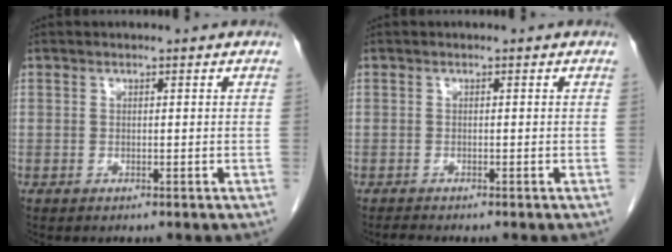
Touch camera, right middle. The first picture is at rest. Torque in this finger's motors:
{"motor_torque": [0.31, -0.14, -0.04, -0.01]}